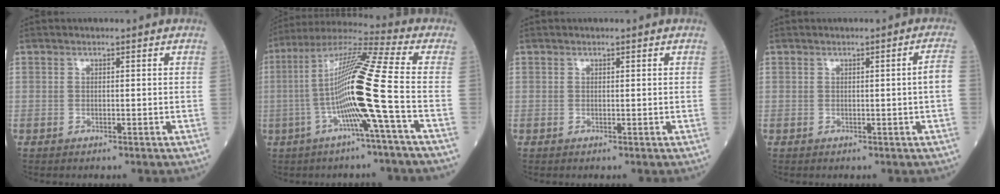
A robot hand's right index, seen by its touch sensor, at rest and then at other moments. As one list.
[{"total": 15.5, "force": [-3.0, -1.9, 15.1], "torque": [-0.283, 0.010, -0.070]}, {"total": 0.0}, {"total": 2.2, "force": [-0.2, -0.5, 2.1], "torque": [-0.028, -0.001, -0.001]}]